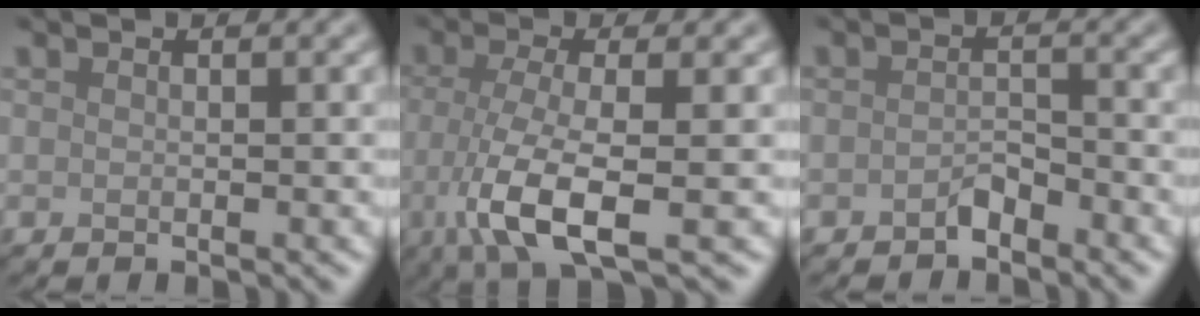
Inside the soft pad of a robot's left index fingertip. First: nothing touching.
{"total": 6.5, "force": [-1.8, 1.8, 5.9], "torque": [-0.119, -0.012, -0.036]}
{"total": 1.4, "force": [-1.1, 0.6, 0.7], "torque": [-0.011, 0.005, -0.022]}